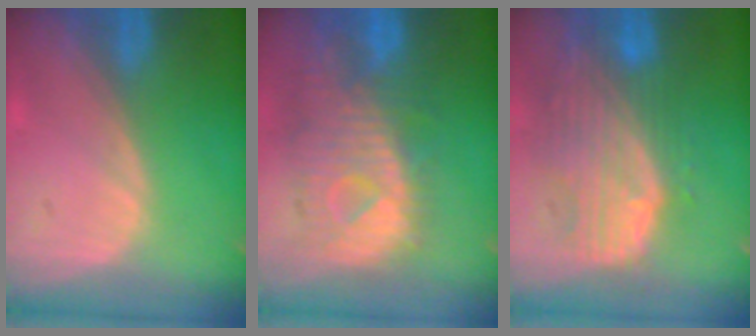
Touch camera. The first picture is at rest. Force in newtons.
{"total": 10.7, "press": 9.7, "slide": 4.7}
{"total": 10.5, "press": 9.0, "slide": 5.3}